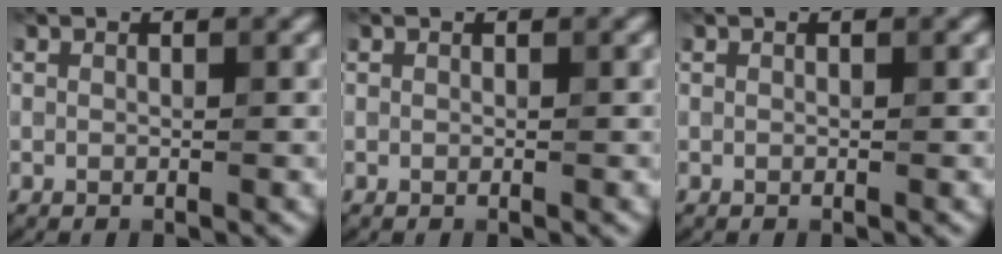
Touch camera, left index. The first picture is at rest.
{"total": 0.0}
{"total": 0.0}